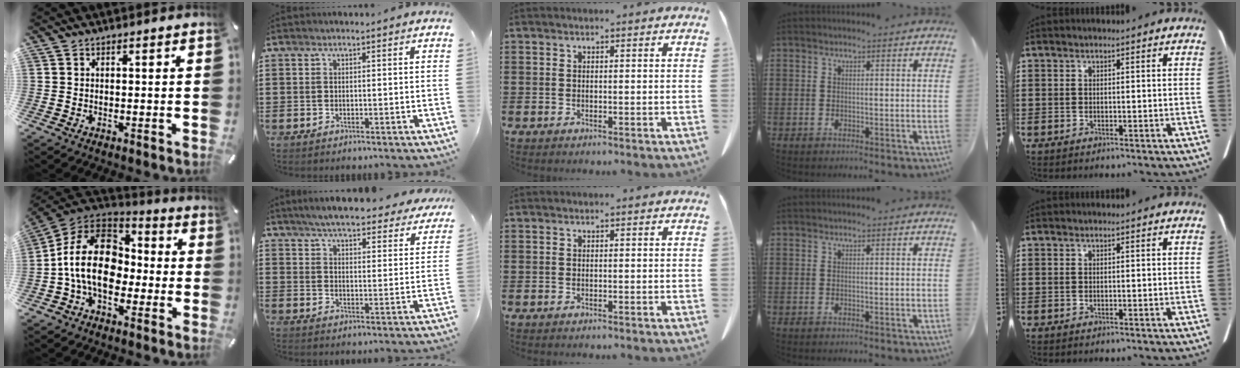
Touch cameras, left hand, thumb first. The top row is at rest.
{"thumb": {"total": 17.6, "force": [-2.7, 12.7, 11.9], "torque": [-0.246, 0.032, -0.050]}, "index": {"total": 5.9, "force": [5.7, 0.0, 1.7], "torque": [-0.057, -0.028, 0.100]}}